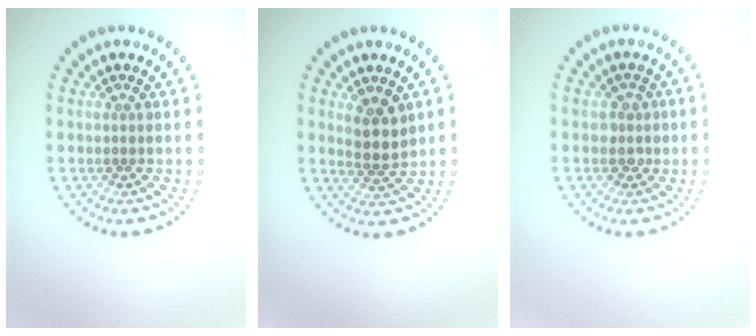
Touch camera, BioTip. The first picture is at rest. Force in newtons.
{"total": 2.6, "press": 2.4, "slide": 1.1}
{"total": 1.4, "press": 1.2, "slide": 0.8}